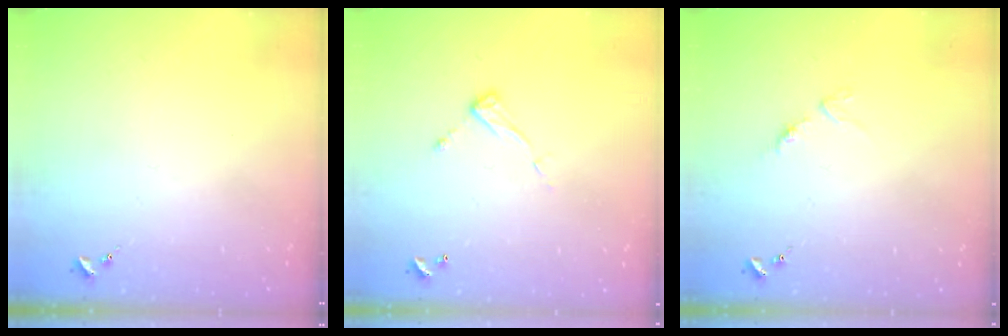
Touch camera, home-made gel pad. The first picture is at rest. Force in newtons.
{"total": 7.3, "press": 7.3, "slide": 0.4}
{"total": 3.2, "press": 3.2, "slide": 0.4}